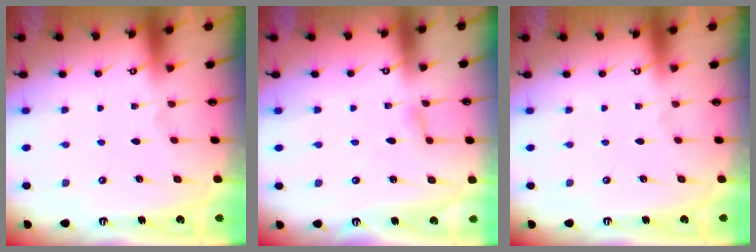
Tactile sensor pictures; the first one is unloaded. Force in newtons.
{"total": 3.1, "press": 3.0, "slide": 0.3}
{"total": 0.0}